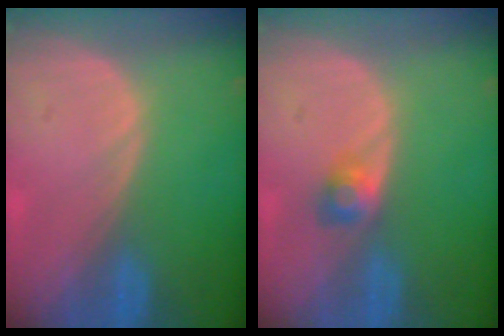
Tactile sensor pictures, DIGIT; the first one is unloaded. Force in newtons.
{"total": 2.4, "press": 2.3, "slide": 0.9}